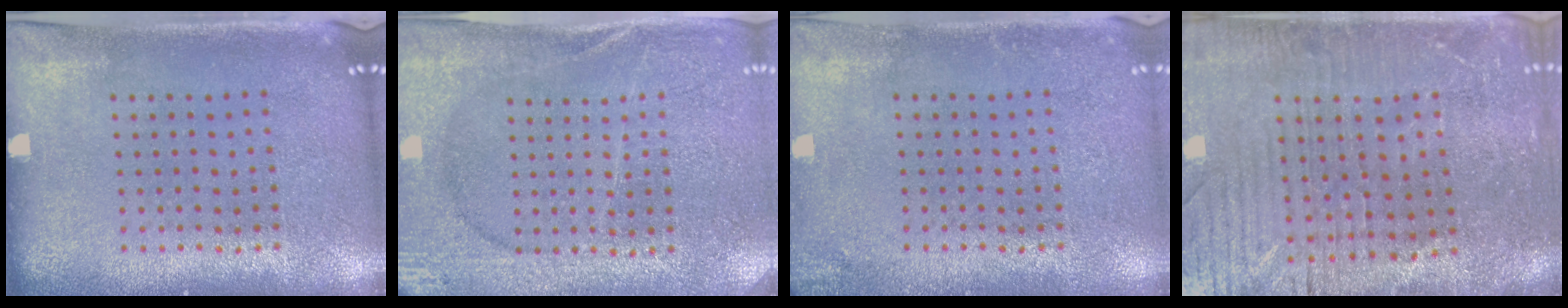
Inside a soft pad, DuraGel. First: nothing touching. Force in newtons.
{"total": 2.9, "press": 2.9, "slide": 0.3}
{"total": 1.2, "press": 1.2, "slide": 0.0}
{"total": 3.2, "press": 3.2, "slide": 0.5}